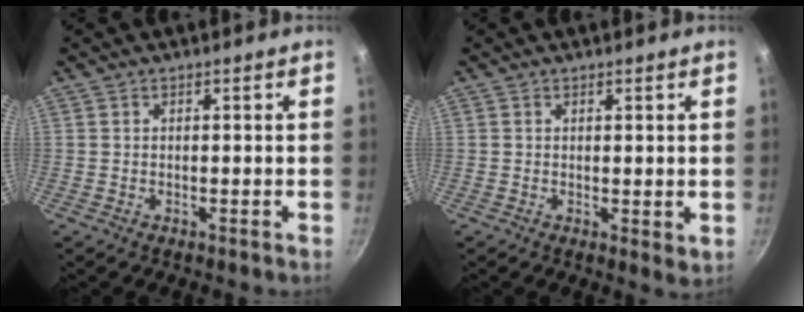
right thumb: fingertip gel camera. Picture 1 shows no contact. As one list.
[{"total": 2.2, "force": [0.7, 0.8, 1.9], "torque": [-0.026, -0.007, 0.009]}]